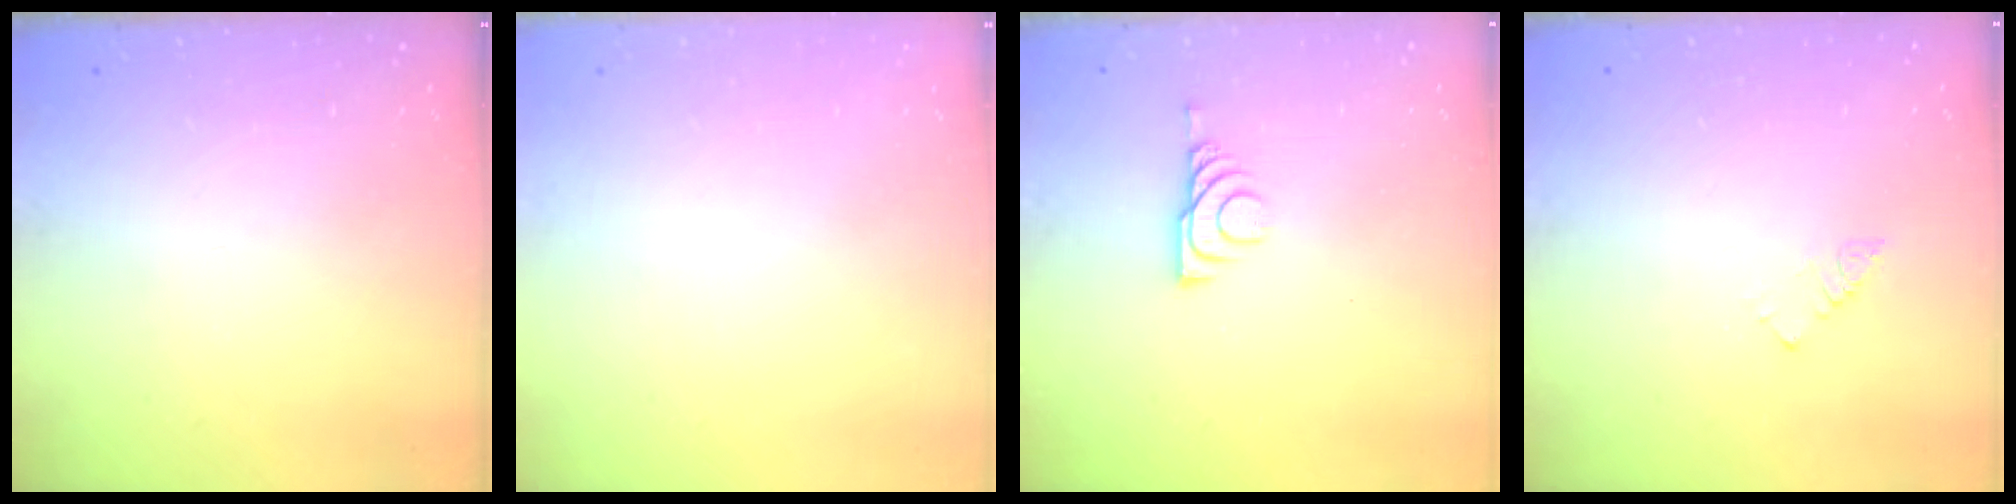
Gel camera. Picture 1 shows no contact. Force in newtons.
{"total": 1.5, "press": 1.5, "slide": 0.1}
{"total": 5.8, "press": 5.7, "slide": 0.8}
{"total": 2.3, "press": 2.3, "slide": 0.4}